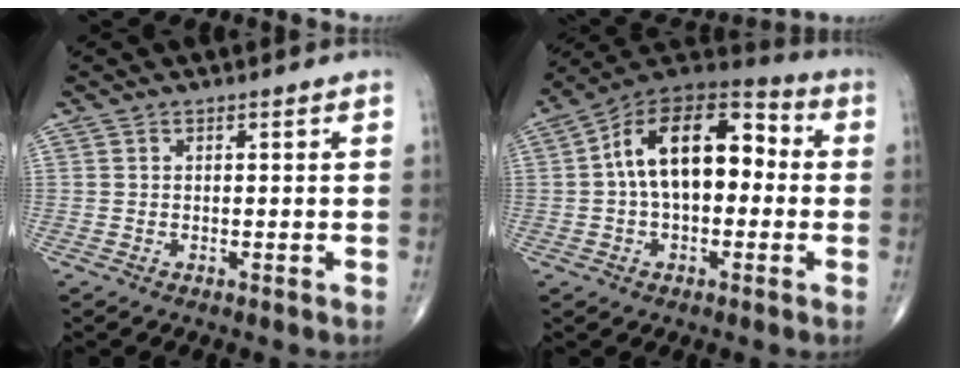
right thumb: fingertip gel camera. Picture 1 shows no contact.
{"total": 17.5, "force": [0.9, 10.2, 14.3], "torque": [-0.211, 0.050, 0.003]}